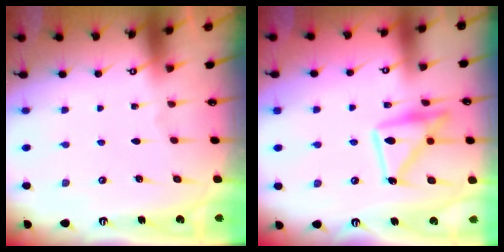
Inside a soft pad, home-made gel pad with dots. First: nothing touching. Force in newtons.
{"total": 14.1, "press": 14.1, "slide": 0.9}